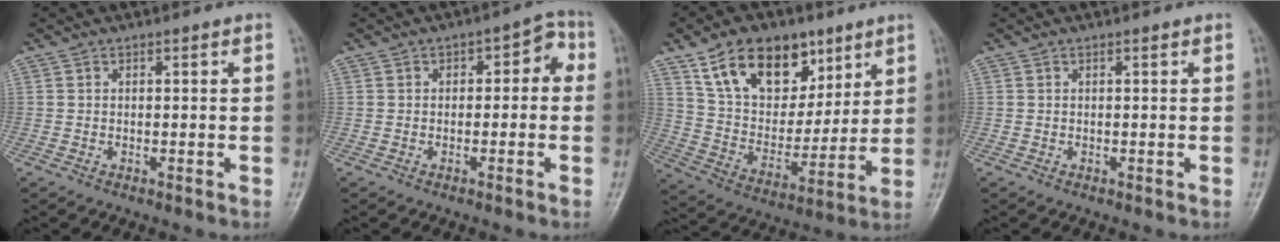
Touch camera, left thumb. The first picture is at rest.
{"total": 4.7, "force": [-0.3, 3.2, 3.5], "torque": [-0.015, 0.027, -0.016]}
{"total": 18.7, "force": [10.5, 11.9, 10.0], "torque": [-0.116, -0.038, 0.190]}
{"total": 0.0}